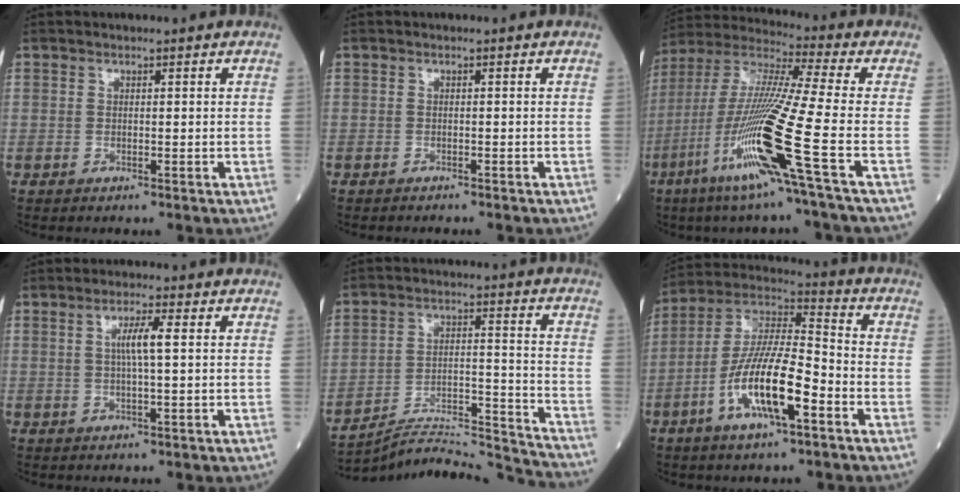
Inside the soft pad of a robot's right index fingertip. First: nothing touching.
{"total": 1.7, "force": [-1.6, 0.3, 0.5], "torque": [-0.012, -0.003, -0.021]}
{"total": 18.4, "force": [-7.1, -1.7, 16.9], "torque": [-0.358, -0.032, -0.149]}
{"total": 3.9, "force": [0.6, 0.0, 3.8], "torque": [-0.072, 0.002, 0.011]}
{"total": 18.4, "force": [-18.2, -1.7, 2.0], "torque": [-0.033, 0.026, -0.274]}
{"total": 14.2, "force": [-5.4, 3.0, 12.8], "torque": [-0.250, 0.000, -0.098]}